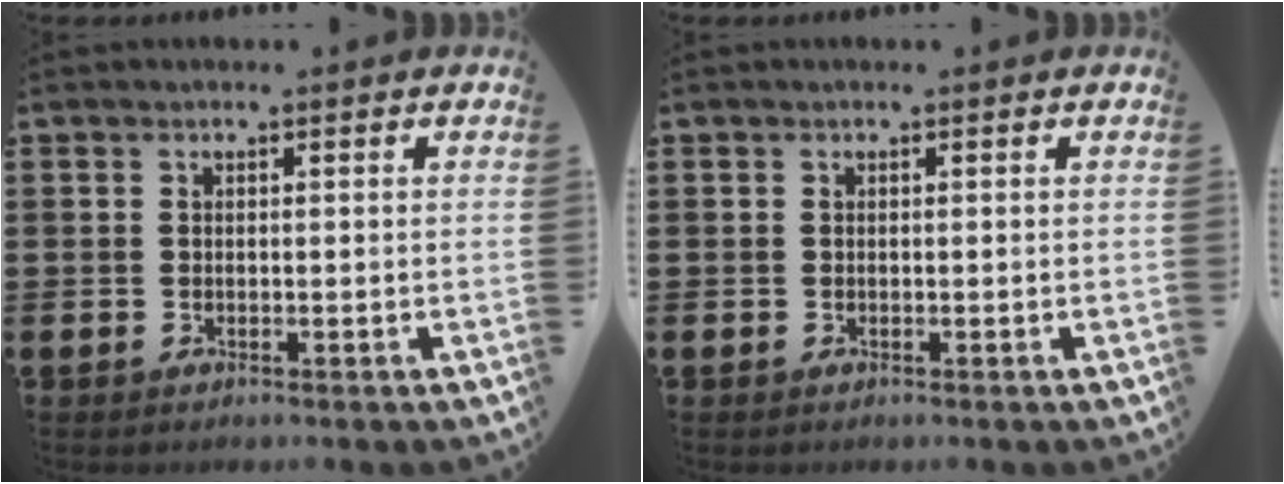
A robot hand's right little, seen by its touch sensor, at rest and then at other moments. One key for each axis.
{"total": 0.0}